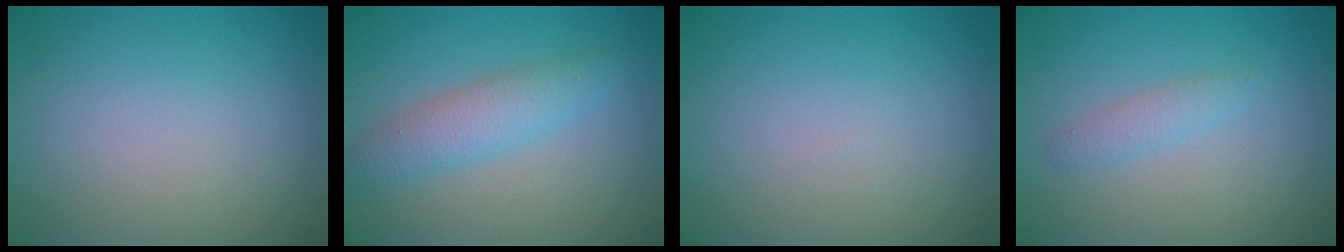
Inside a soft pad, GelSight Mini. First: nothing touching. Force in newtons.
{"total": 3.6, "press": 3.6, "slide": 0.0}
{"total": 0.0}
{"total": 1.5, "press": 1.5, "slide": 0.0}